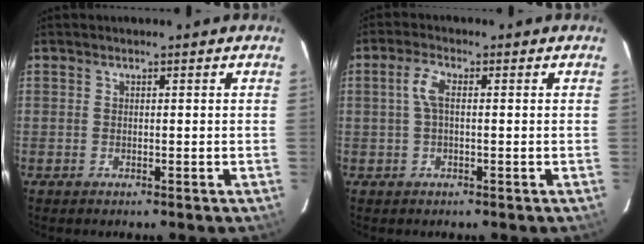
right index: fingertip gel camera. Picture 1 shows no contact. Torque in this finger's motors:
{"motor_torque": [0.27, -0.05, 0.28, 0.07]}